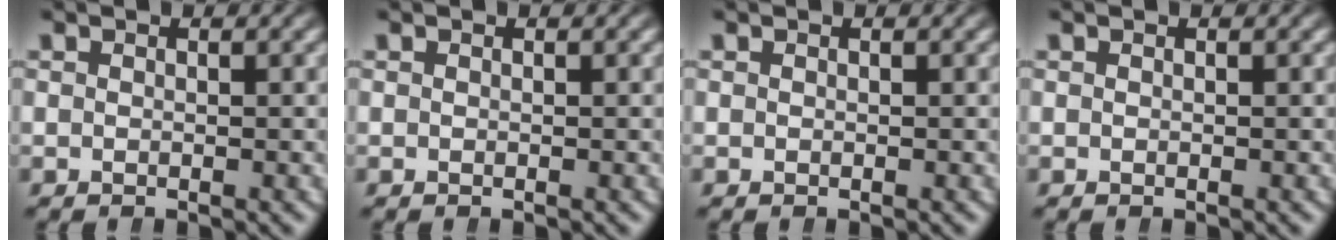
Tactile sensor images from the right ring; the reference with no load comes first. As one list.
[{"total": 0.0}, {"total": 0.0}, {"total": 0.0}]